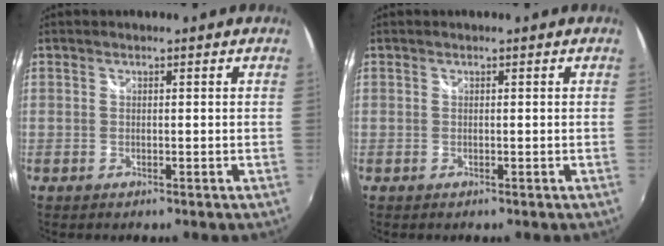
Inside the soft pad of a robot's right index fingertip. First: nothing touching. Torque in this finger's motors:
{"motor_torque": [-0.01, 0.01, 0.01, 0.00]}